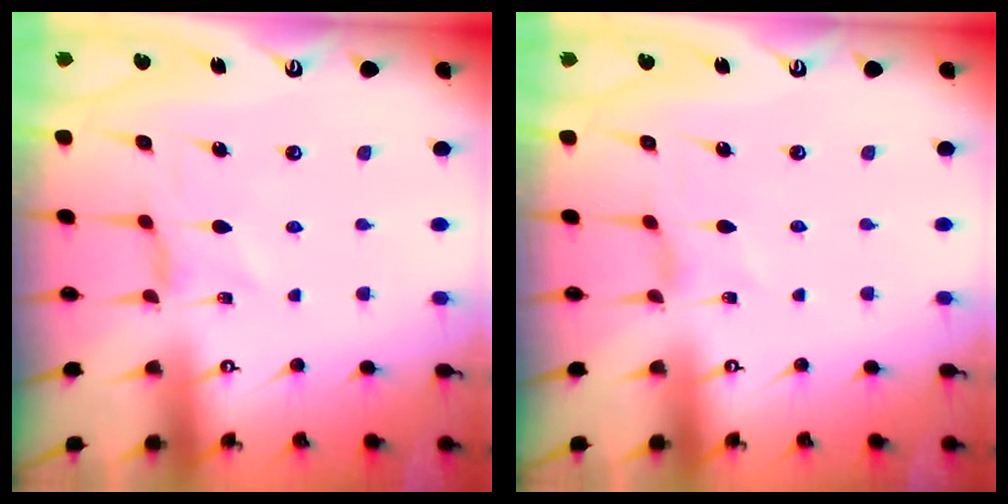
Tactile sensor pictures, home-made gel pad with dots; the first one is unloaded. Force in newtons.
{"total": 0.6, "press": 0.5, "slide": 0.2}